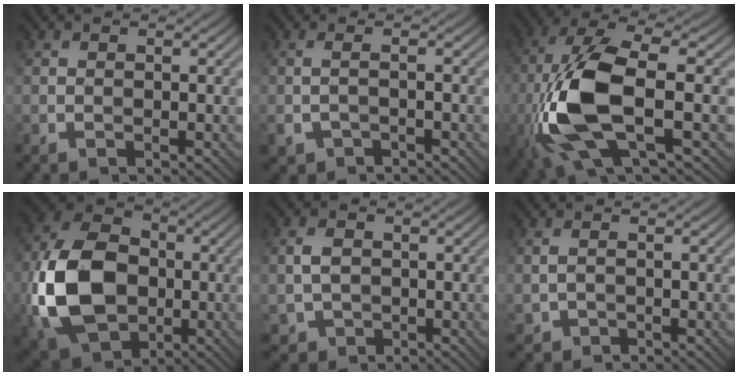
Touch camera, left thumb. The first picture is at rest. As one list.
[{"total": 1.6, "force": [-1.2, 0.5, 1.0], "torque": [-0.029, -0.003, -0.023]}, {"total": 12.9, "force": [-3.3, 4.6, 11.6], "torque": [-0.272, -0.008, -0.070]}, {"total": 16.0, "force": [-2.9, 11.5, 10.7], "torque": [-0.253, -0.002, -0.069]}, {"total": 3.4, "force": [-0.4, 2.8, 2.0], "torque": [-0.049, 0.000, -0.005]}, {"total": 1.7, "force": [-0.3, 1.3, 1.1], "torque": [-0.032, -0.002, -0.003]}]